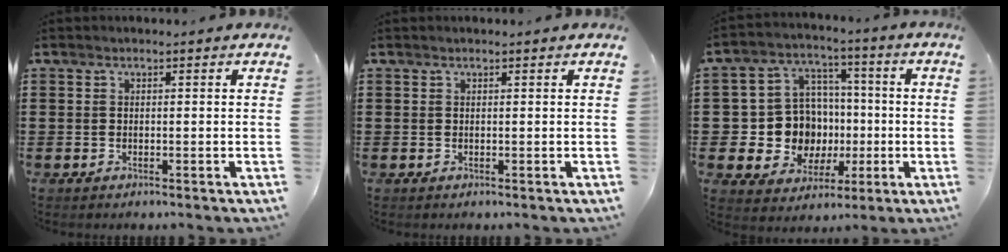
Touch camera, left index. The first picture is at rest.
{"total": 0.0}
{"total": 10.5, "force": [-0.5, 9.8, 3.6], "torque": [-0.114, 0.006, 0.002]}